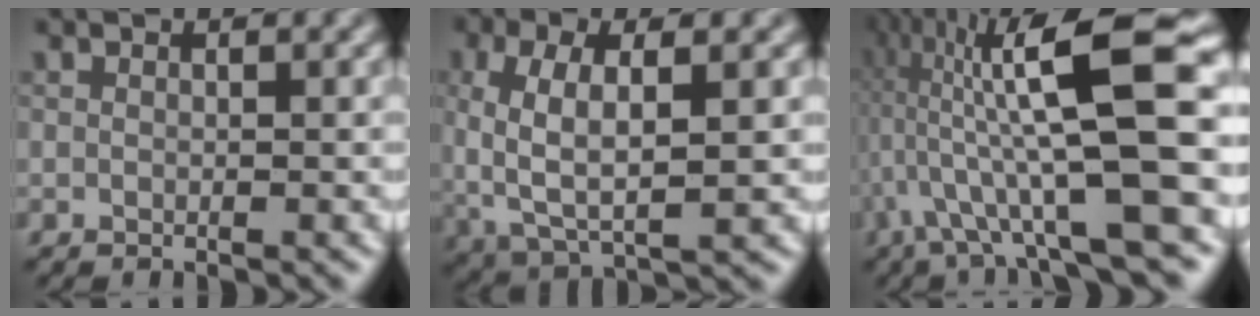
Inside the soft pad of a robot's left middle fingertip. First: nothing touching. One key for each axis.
{"total": 6.5, "fx": 0.6, "fy": 2.9, "fz": 5.8, "tx": -0.121, "ty": 0.001, "tz": 0.010}
{"total": 13.7, "fx": 0.5, "fy": 3.0, "fz": 13.3, "tx": -0.227, "ty": 0.029, "tz": 0.012}